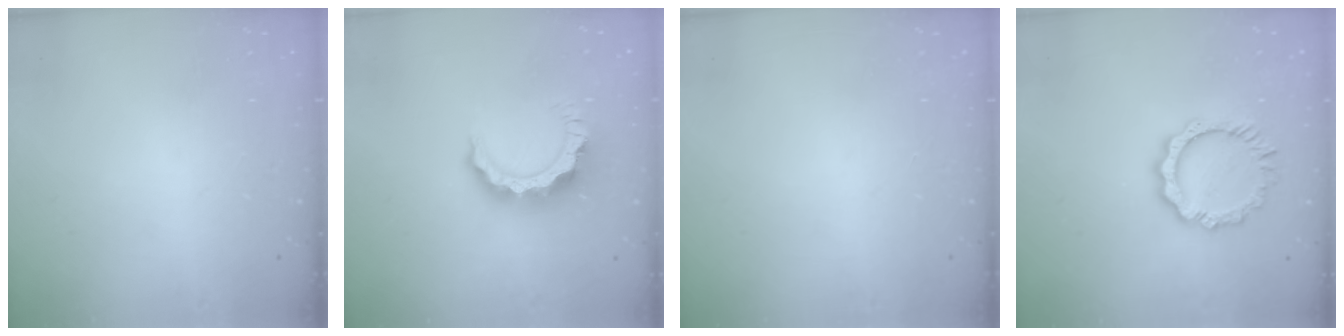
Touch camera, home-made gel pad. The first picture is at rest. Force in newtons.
{"total": 9.3, "press": 9.3, "slide": 0.6}
{"total": 0.0}
{"total": 9.4, "press": 9.3, "slide": 0.9}